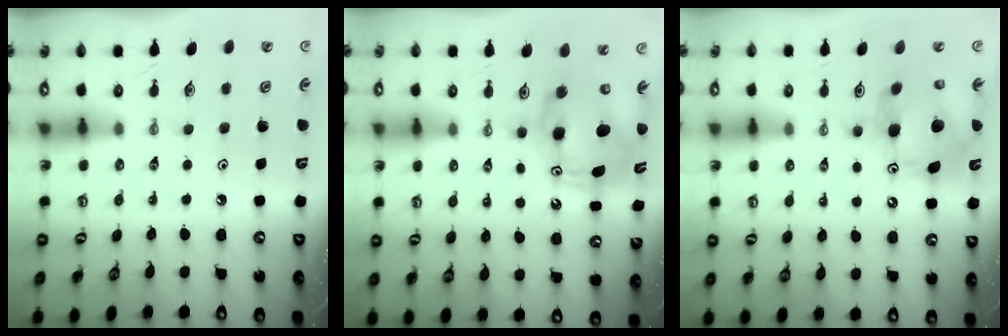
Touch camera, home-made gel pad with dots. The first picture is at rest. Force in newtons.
{"total": 10.2, "press": 10.0, "slide": 2.0}
{"total": 14.3, "press": 14.2, "slide": 1.5}